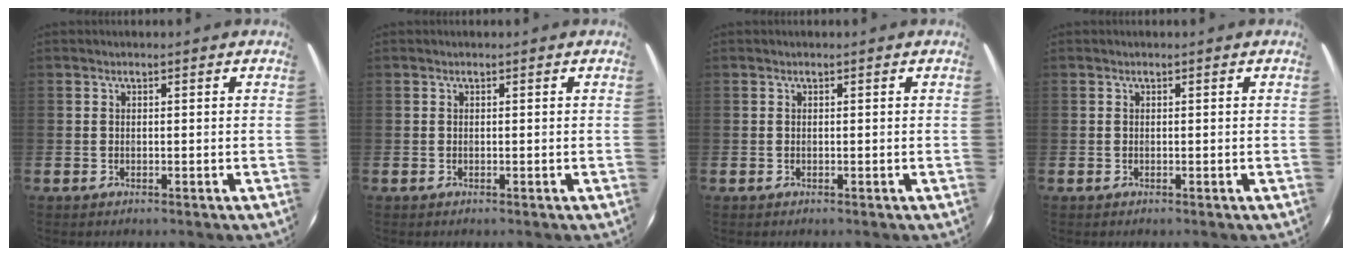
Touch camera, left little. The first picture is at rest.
{"total": 0.0}
{"total": 0.0}
{"total": 0.0}